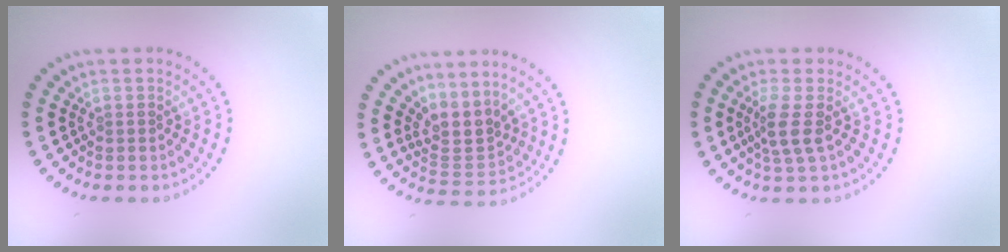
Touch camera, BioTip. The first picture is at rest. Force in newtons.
{"total": 3.0, "press": 2.0, "slide": 2.2}
{"total": 2.5, "press": 1.9, "slide": 1.6}